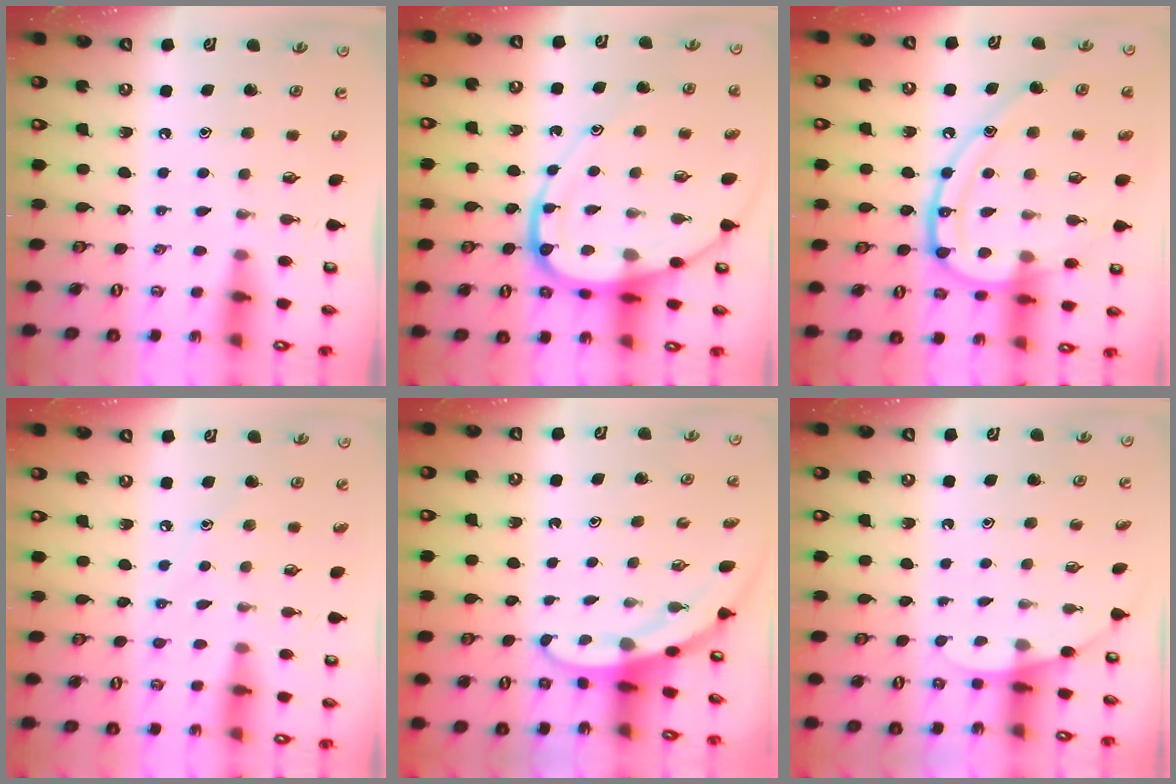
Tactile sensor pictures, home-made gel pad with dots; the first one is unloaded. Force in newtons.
{"total": 14.0, "press": 13.9, "slide": 1.5}
{"total": 17.4, "press": 17.3, "slide": 1.6}
{"total": 5.3, "press": 5.3, "slide": 0.6}
{"total": 3.2, "press": 3.2, "slide": 0.1}
{"total": 3.2, "press": 3.2, "slide": 0.3}